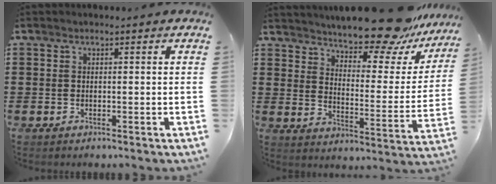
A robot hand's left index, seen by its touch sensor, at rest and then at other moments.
{"total": 12.7, "force": [11.6, 1.5, 4.9], "torque": [-0.081, -0.085, 0.197]}